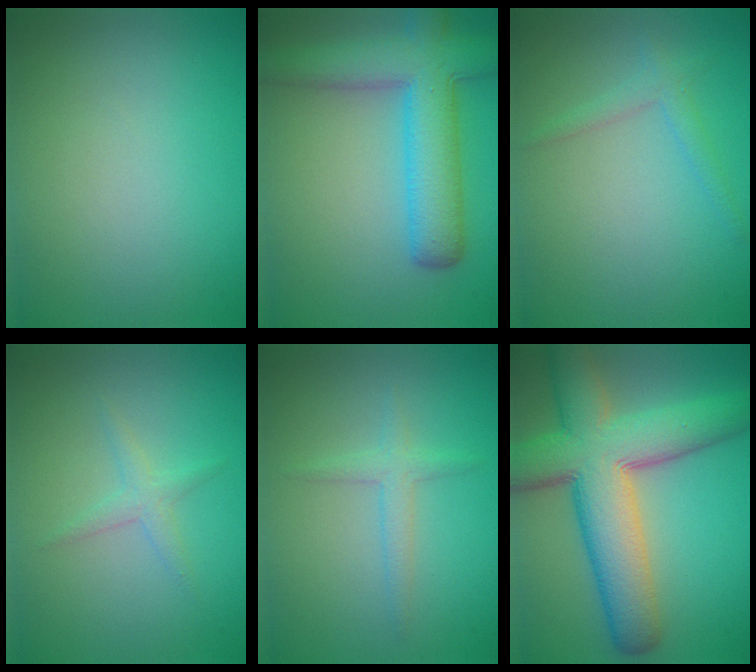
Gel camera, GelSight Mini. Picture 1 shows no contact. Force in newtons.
{"total": 7.5, "press": 7.4, "slide": 0.3}
{"total": 1.5, "press": 1.5, "slide": 0.0}
{"total": 1.3, "press": 1.3, "slide": 0.0}
{"total": 1.6, "press": 1.6, "slide": 0.1}
{"total": 11.1, "press": 11.1, "slide": 0.4}